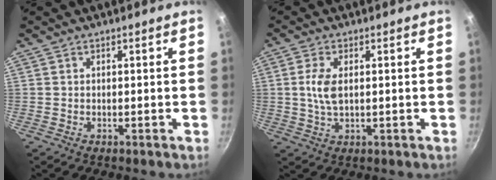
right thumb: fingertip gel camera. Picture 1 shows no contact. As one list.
[{"total": 5.1, "force": [0.7, 2.6, 4.3], "torque": [-0.091, 0.002, 0.014]}]